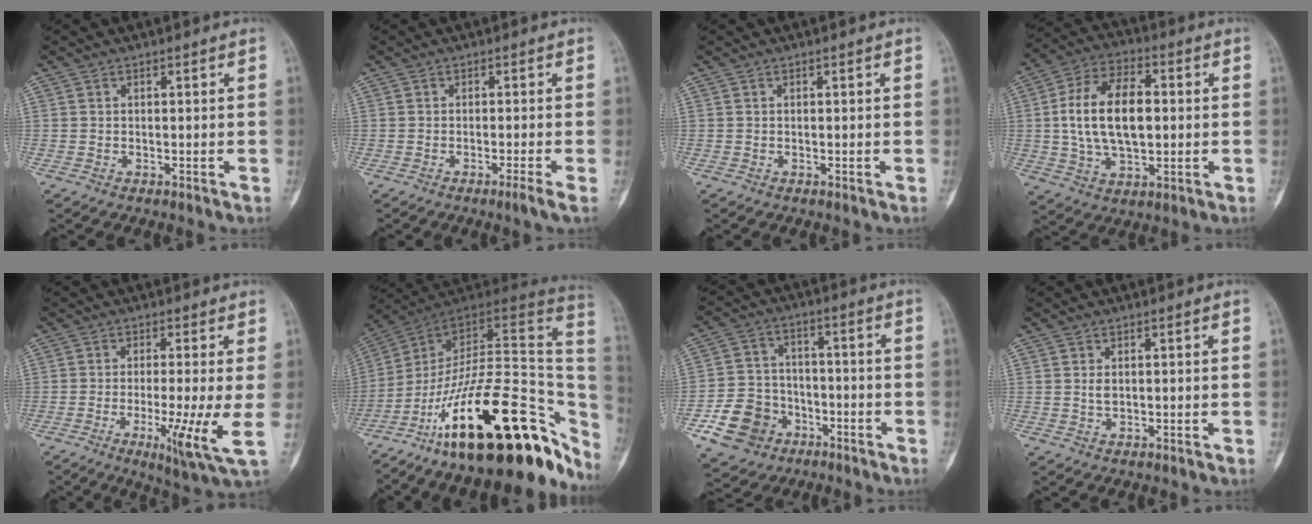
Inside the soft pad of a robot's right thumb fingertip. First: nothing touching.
{"total": 2.1, "force": [-1.1, -0.6, 1.6], "torque": [-0.039, 0.000, -0.023]}
{"total": 0.0}
{"total": 15.9, "force": [0.7, 9.2, 13.0], "torque": [-0.218, 0.016, 0.011]}
{"total": 9.5, "force": [-1.9, 0.2, 9.3], "torque": [-0.162, -0.028, -0.035]}
{"total": 35.6, "force": [-15.4, 14.5, 28.6], "torque": [-0.315, 0.074, -0.234]}
{"total": 12.0, "force": [-5.6, 9.8, 4.2], "torque": [-0.053, 0.045, -0.091]}
{"total": 1.8, "force": [0.2, 1.1, 1.4], "torque": [-0.024, -0.003, 0.006]}